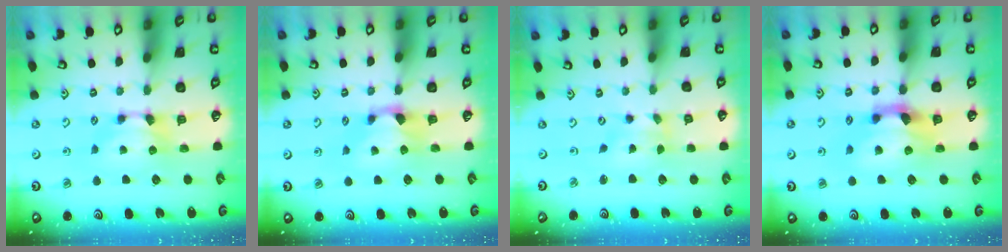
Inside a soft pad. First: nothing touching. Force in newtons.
{"total": 1.1, "press": 0.1, "slide": 1.1}
{"total": 1.5, "press": 1.1, "slide": 1.0}
{"total": 3.4, "press": 2.9, "slide": 1.8}